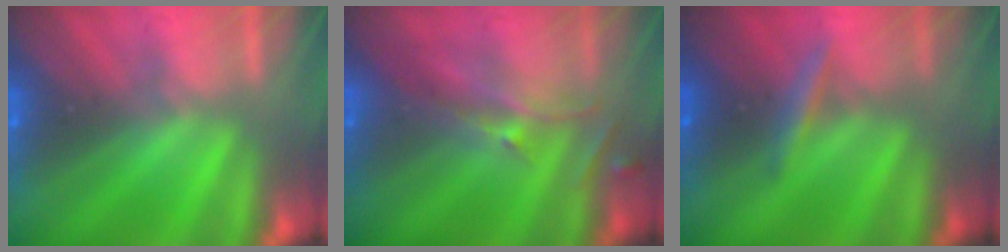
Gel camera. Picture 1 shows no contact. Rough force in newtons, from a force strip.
{"total": 2.6}
{"total": 2.4}